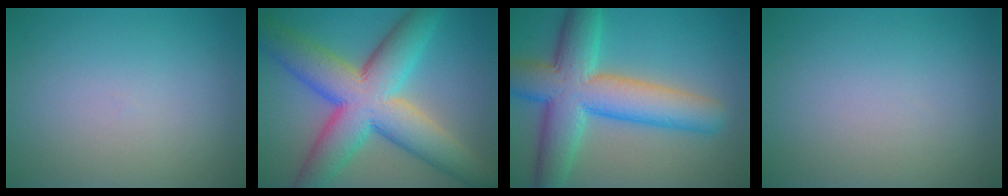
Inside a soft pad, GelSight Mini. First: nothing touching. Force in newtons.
{"total": 12.1, "press": 12.1, "slide": 0.7}
{"total": 10.5, "press": 10.4, "slide": 0.4}
{"total": 0.0}